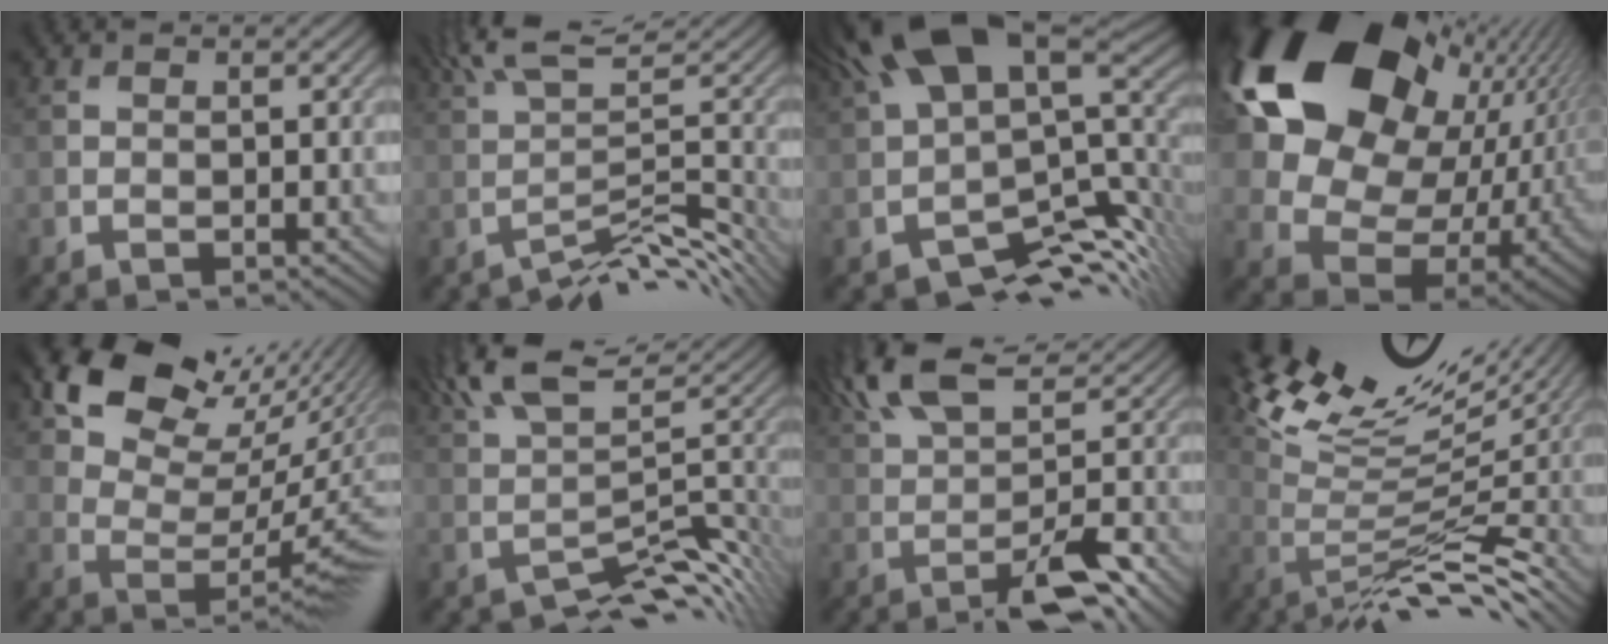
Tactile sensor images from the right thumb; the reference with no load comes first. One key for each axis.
{"total": 6.2, "fx": -1.2, "fy": 1.2, "fz": 5.9, "tx": -0.094, "ty": 0.022, "tz": -0.006}
{"total": 12.4, "fx": 0.3, "fy": 5.3, "fz": 11.3, "tx": -0.196, "ty": -0.009, "tz": 0.031}
{"total": 21.2, "fx": 7.9, "fy": 14.7, "fz": 13.1, "tx": -0.276, "ty": -0.007, "tz": 0.178}
{"total": 13.9, "fx": 8.3, "fy": 7.4, "fz": 8.4, "tx": -0.130, "ty": 0.018, "tz": 0.156}
{"total": 7.3, "fx": 1.5, "fy": 2.4, "fz": 6.8, "tx": -0.115, "ty": 0.009, "tz": 0.037}
{"total": 10.3, "fx": 2.5, "fy": 3.2, "fz": 9.4, "tx": -0.165, "ty": 0.017, "tz": 0.052}
{"total": 12.1, "fx": 5.7, "fy": 2.9, "fz": 10.2, "tx": -0.178, "ty": 0.013, "tz": 0.115}